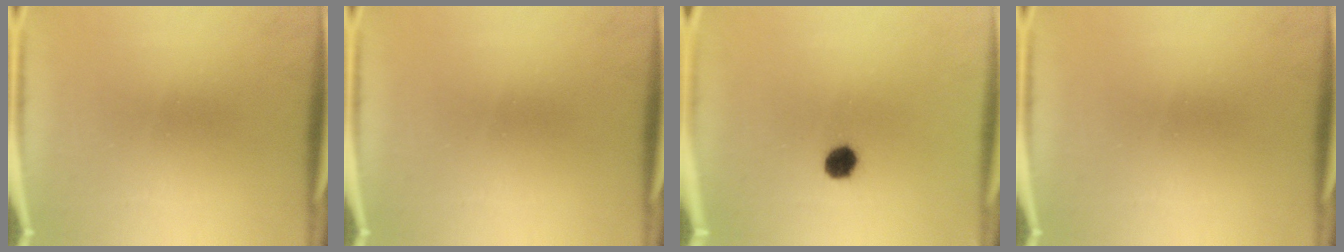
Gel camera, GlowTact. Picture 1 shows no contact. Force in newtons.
{"total": 0.0}
{"total": 3.9}
{"total": 0.0}